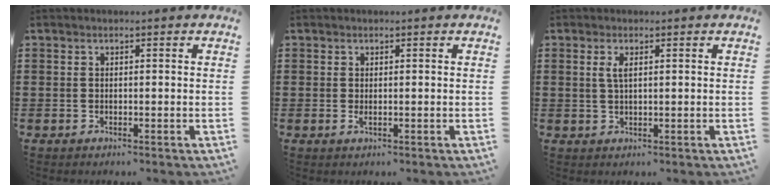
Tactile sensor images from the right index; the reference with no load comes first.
{"total": 0.5, "force": [0.0, 0.1, 0.5], "torque": [-0.010, -0.002, 0.001]}
{"total": 2.0, "force": [0.7, 0.6, 1.8], "torque": [-0.038, 0.003, 0.011]}